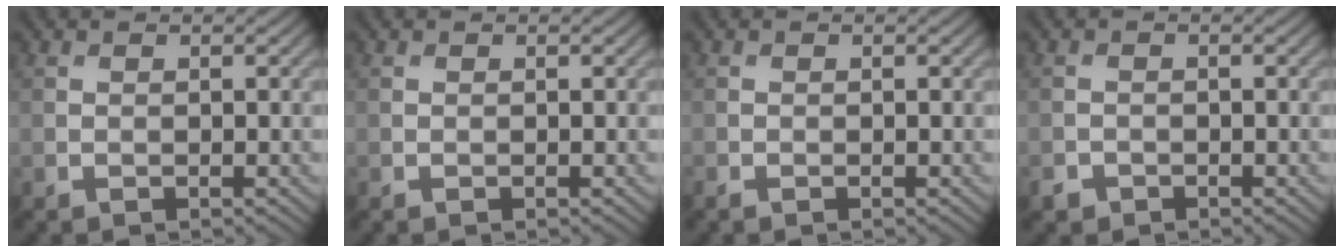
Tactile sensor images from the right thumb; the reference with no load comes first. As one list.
[{"total": 0.0}, {"total": 0.6, "force": [-0.5, 0.2, 0.2], "torque": [-0.004, -0.003, -0.011]}, {"total": 1.2, "force": [-0.9, 0.8, 0.2], "torque": [-0.002, -0.002, -0.020]}]